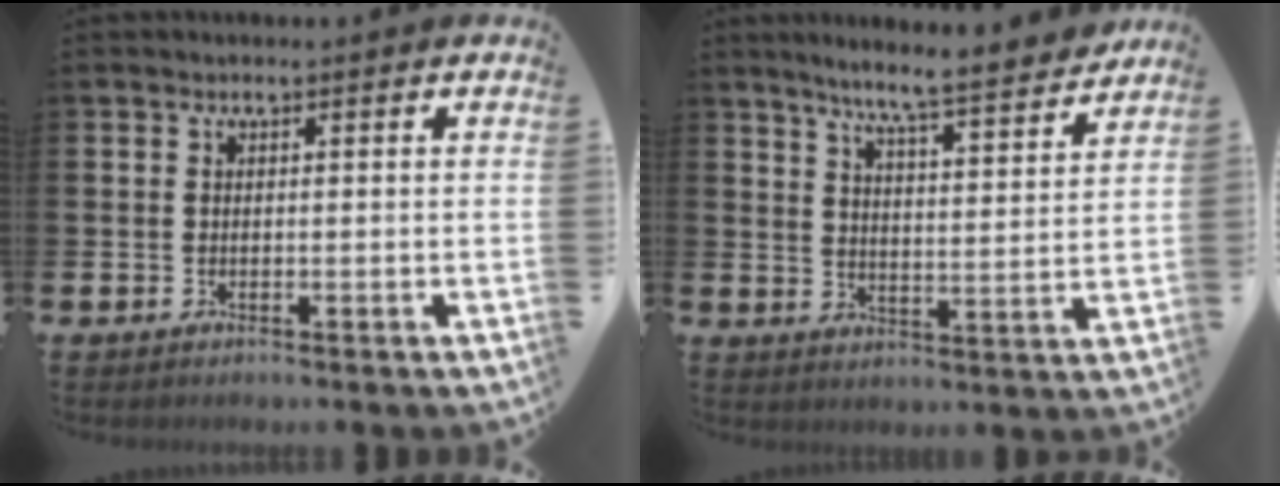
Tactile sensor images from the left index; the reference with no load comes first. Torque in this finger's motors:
{"motor_torque": [0.51, -1.58, 0.63, 0.17]}